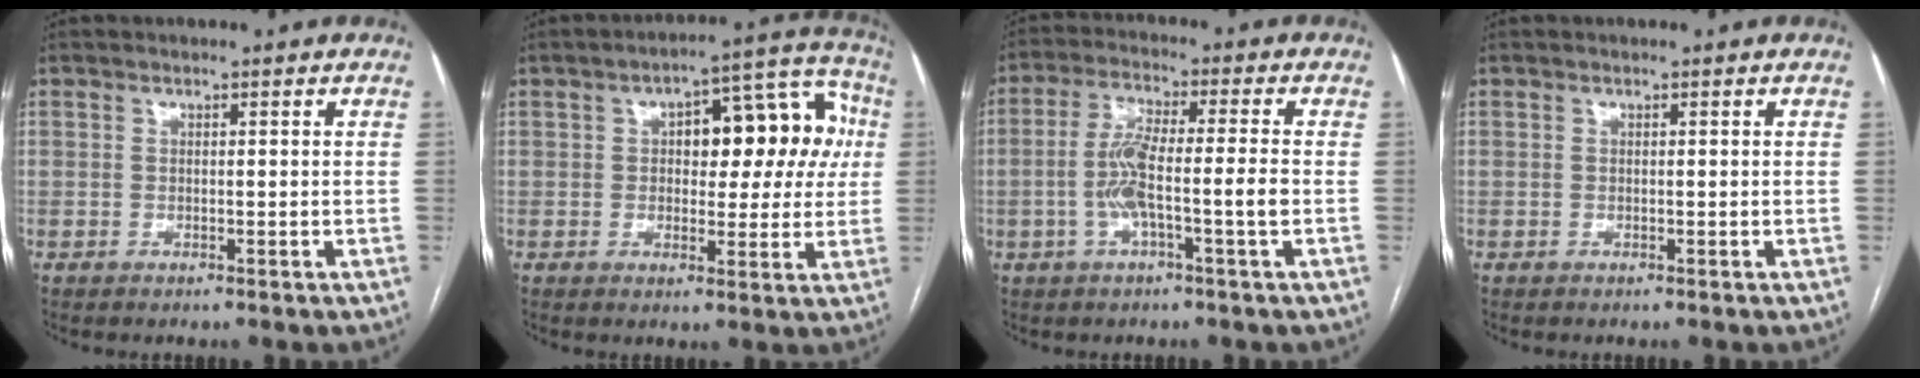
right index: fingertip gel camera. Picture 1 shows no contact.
{"total": 13.6, "force": [2.3, 6.1, 12.0], "torque": [-0.140, 0.050, 0.033]}
{"total": 7.6, "force": [-1.8, 0.3, 7.4], "torque": [-0.155, 0.014, -0.036]}
{"total": 0.0}